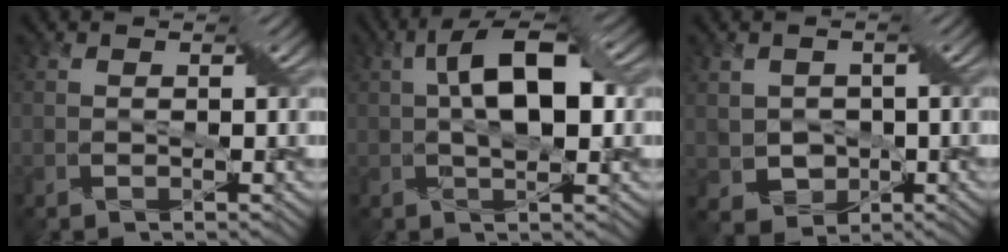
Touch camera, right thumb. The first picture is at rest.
{"total": 7.7, "force": [1.6, 2.4, 7.1], "torque": [-0.125, 0.015, 0.027]}
{"total": 3.1, "force": [0.3, 2.8, 1.1], "torque": [-0.058, -0.020, 0.010]}